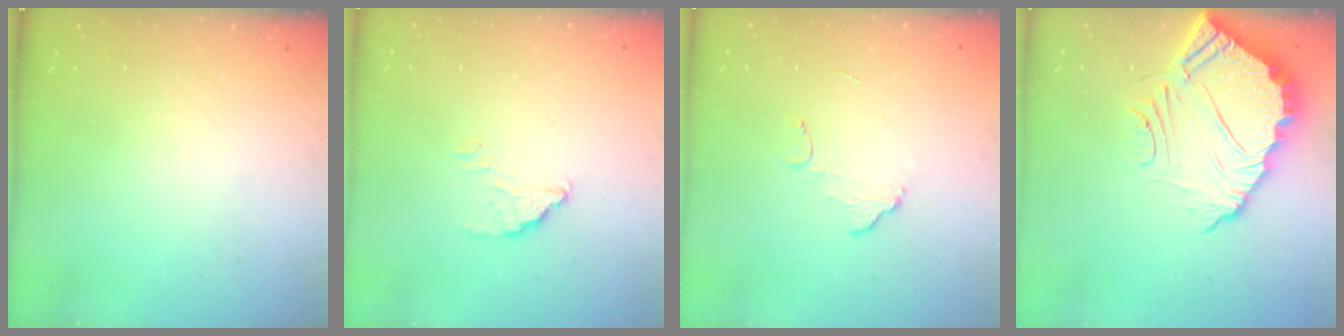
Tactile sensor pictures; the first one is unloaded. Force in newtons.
{"total": 2.0, "press": 2.0, "slide": 0.1}
{"total": 4.8, "press": 4.8, "slide": 0.3}
{"total": 9.2, "press": 9.2, "slide": 0.7}